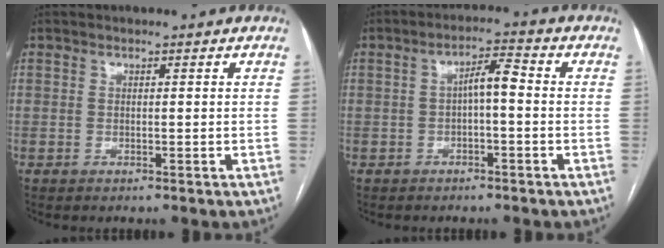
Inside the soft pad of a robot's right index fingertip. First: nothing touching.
{"total": 4.1, "force": [-0.3, 1.0, 4.0], "torque": [-0.066, 0.018, -0.004]}